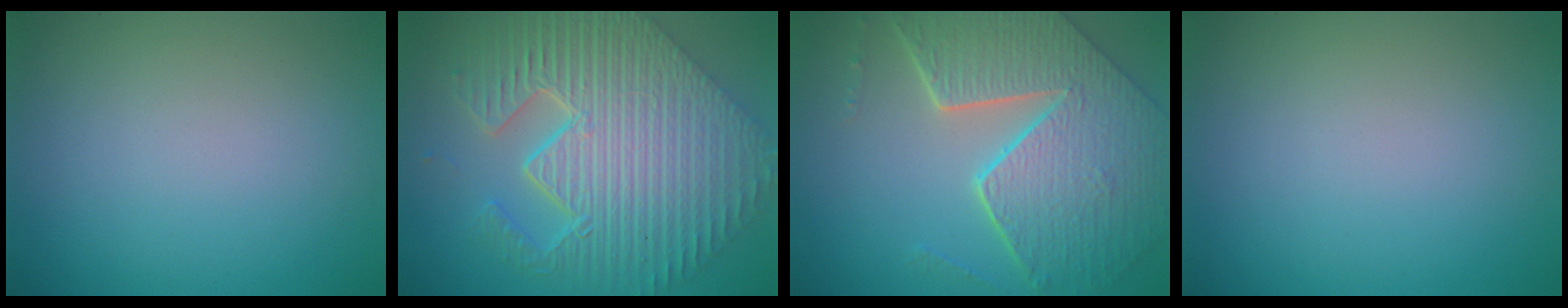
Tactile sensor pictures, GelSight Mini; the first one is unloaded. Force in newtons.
{"total": 11.6, "press": 7.8, "slide": 8.5}
{"total": 8.7, "press": 6.3, "slide": 6.1}
{"total": 0.0}